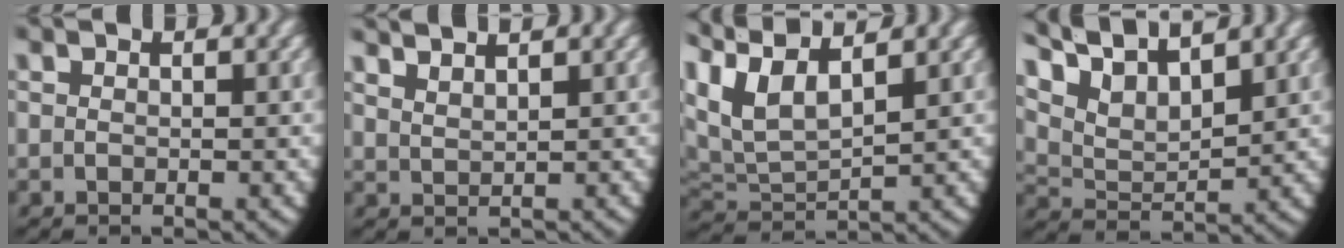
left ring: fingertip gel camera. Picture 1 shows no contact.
{"total": 2.4, "force": [2.3, 0.5, 0.7], "torque": [-0.012, 0.002, 0.048]}
{"total": 9.5, "force": [3.5, 6.8, 5.6], "torque": [-0.160, -0.016, 0.061]}
{"total": 8.9, "force": [5.0, 5.5, 5.0], "torque": [-0.115, -0.001, 0.078]}